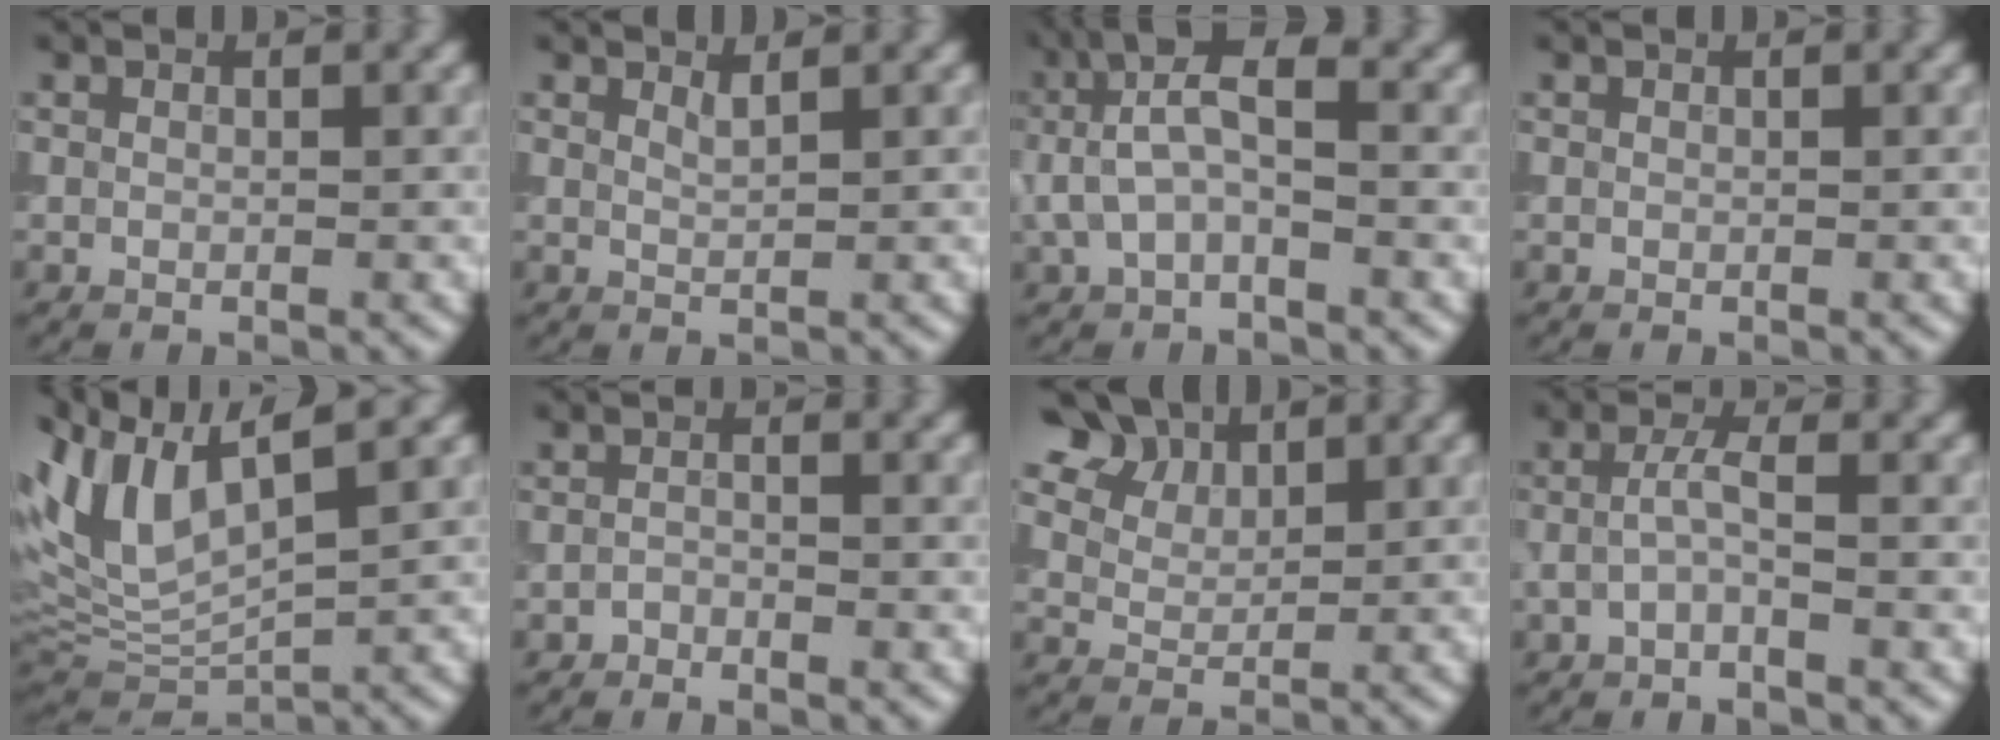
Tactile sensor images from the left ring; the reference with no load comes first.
{"total": 0.9, "force": [0.7, 0.2, 0.5], "torque": [-0.006, -0.002, 0.013]}
{"total": 5.1, "force": [0.3, 2.1, 4.6], "torque": [-0.093, 0.022, -0.007]}
{"total": 0.0}
{"total": 8.7, "force": [4.6, 3.4, 6.5], "torque": [-0.154, 0.012, 0.090]}
{"total": 0.9, "force": [-0.8, 0.2, 0.3], "torque": [-0.005, 0.000, -0.018]}
{"total": 8.2, "force": [5.5, 4.9, 3.5], "torque": [-0.088, 0.010, 0.093]}
{"total": 1.9, "force": [-0.4, 0.3, 1.8], "torque": [-0.039, 0.005, -0.012]}